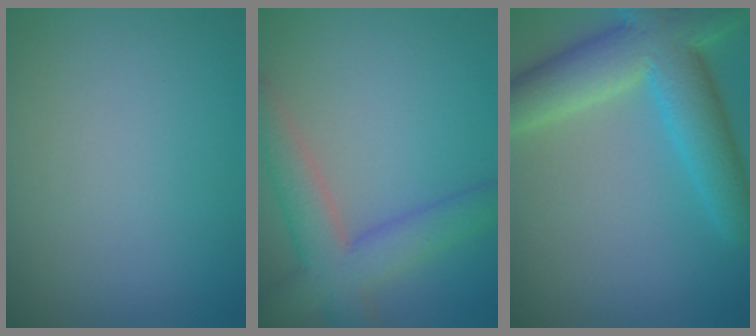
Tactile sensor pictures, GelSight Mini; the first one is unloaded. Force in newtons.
{"total": 5.9, "press": 5.8, "slide": 0.3}
{"total": 9.2, "press": 9.2, "slide": 0.4}